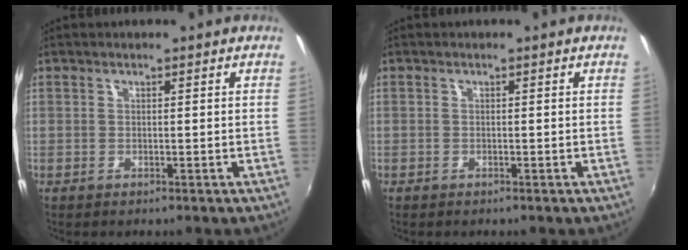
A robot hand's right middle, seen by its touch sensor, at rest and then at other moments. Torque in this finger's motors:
{"motor_torque": [0.78, -1.35, -0.38, -0.21]}